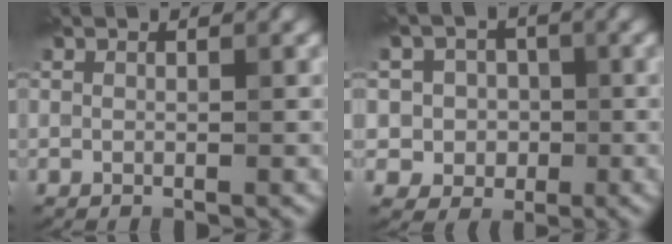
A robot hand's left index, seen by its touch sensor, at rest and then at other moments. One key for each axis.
{"total": 4.3, "fx": 0.2, "fy": 4.1, "fz": 1.2, "tx": -0.006, "ty": 0.014, "tz": -0.011}